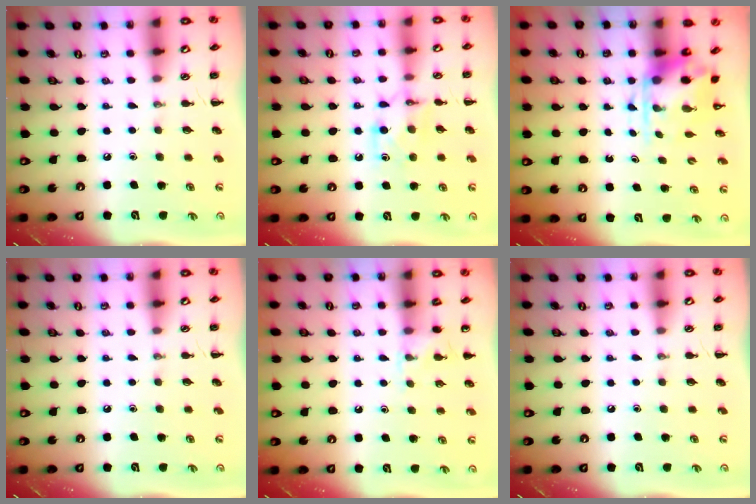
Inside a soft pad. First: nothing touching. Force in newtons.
{"total": 6.5, "press": 6.4, "slide": 1.0}
{"total": 3.8, "press": 3.7, "slide": 0.9}
{"total": 0.0}
{"total": 5.9, "press": 5.5, "slide": 2.0}
{"total": 0.0}